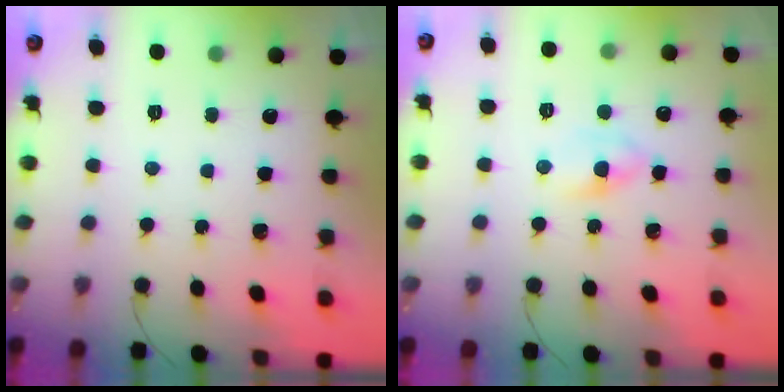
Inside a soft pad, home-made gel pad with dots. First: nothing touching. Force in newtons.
{"total": 2.8, "press": 2.6, "slide": 1.2}